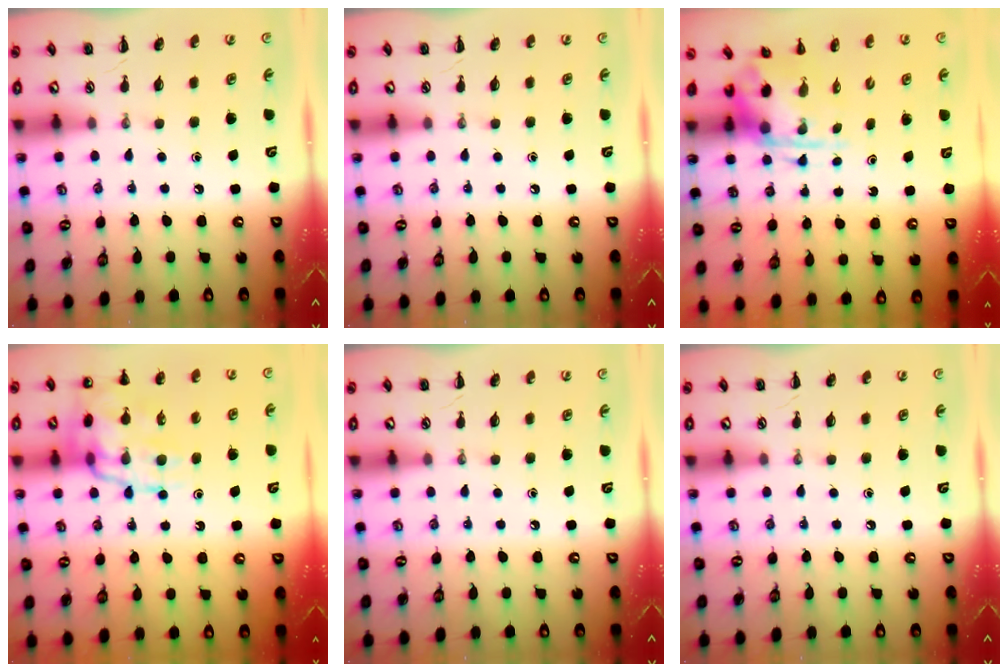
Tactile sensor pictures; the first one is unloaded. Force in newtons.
{"total": 0.0}
{"total": 4.1, "press": 4.0, "slide": 0.6}
{"total": 20.7, "press": 20.5, "slide": 3.0}
{"total": 0.0}
{"total": 0.0}